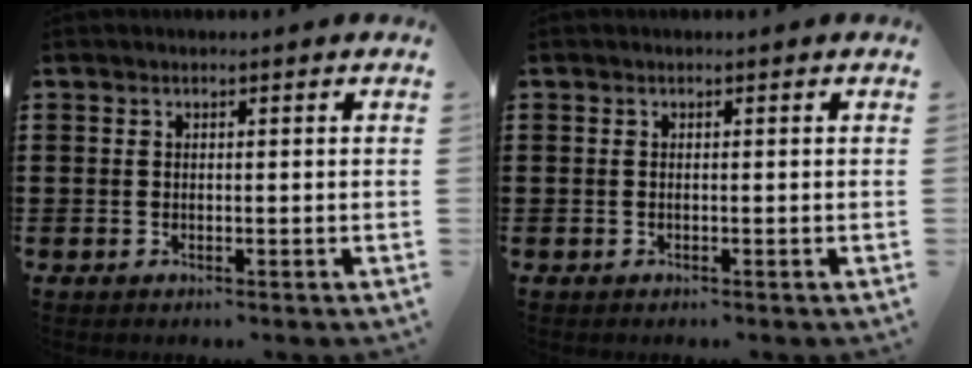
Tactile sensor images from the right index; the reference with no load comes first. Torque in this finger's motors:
{"motor_torque": [0.51, 1.63, -0.01, 0.00]}